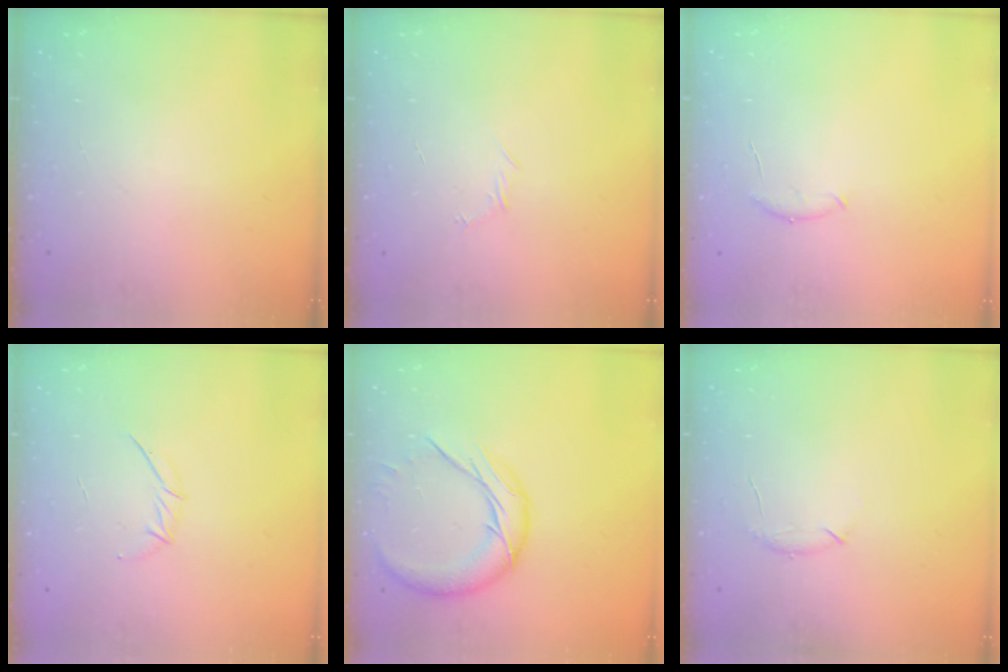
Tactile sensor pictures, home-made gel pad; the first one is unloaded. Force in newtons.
{"total": 4.1, "press": 3.9, "slide": 1.2}
{"total": 6.1, "press": 6.0, "slide": 1.1}
{"total": 4.0, "press": 4.0, "slide": 0.7}
{"total": 13.3, "press": 13.2, "slide": 1.0}
{"total": 6.9, "press": 6.7, "slide": 1.8}